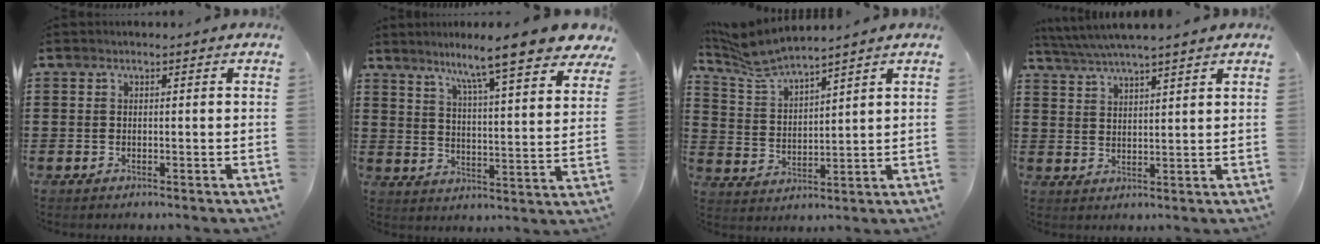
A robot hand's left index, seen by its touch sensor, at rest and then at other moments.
{"total": 9.8, "force": [8.0, -0.7, 5.5], "torque": [-0.119, -0.049, 0.125]}
{"total": 5.7, "force": [5.4, 0.0, 1.8], "torque": [-0.058, -0.024, 0.097]}
{"total": 3.9, "force": [3.6, -0.2, 1.5], "torque": [-0.039, -0.013, 0.065]}